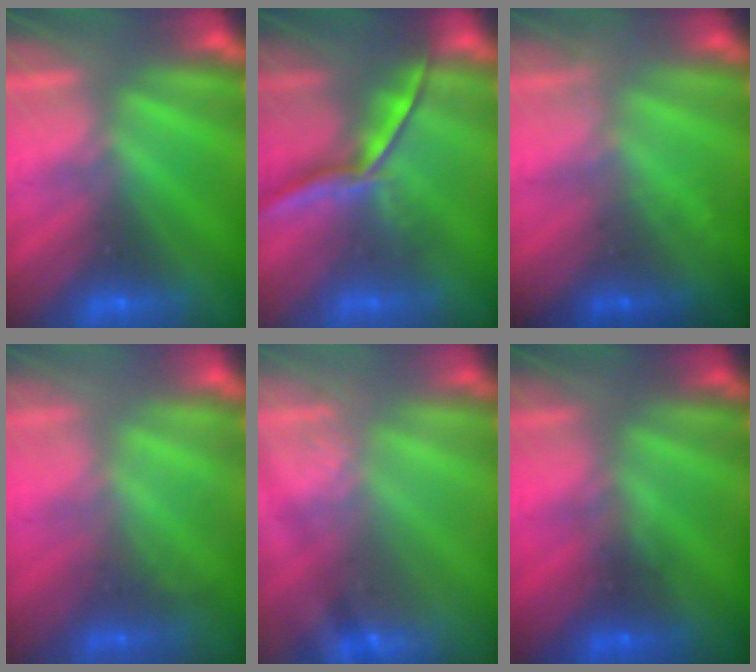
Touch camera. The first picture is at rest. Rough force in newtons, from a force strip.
{"total": 1.4}
{"total": 1.9}
{"total": 2.3}
{"total": 2.9}
{"total": 1.2}